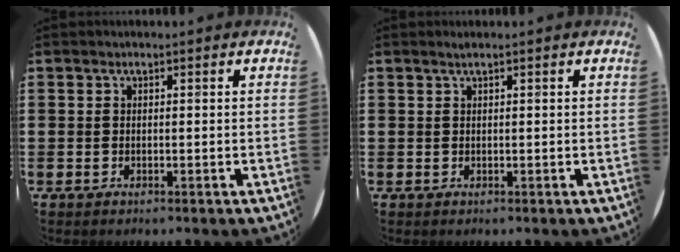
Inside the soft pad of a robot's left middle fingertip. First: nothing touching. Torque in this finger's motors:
{"motor_torque": [0.09, -0.06, 0.00, 0.00]}